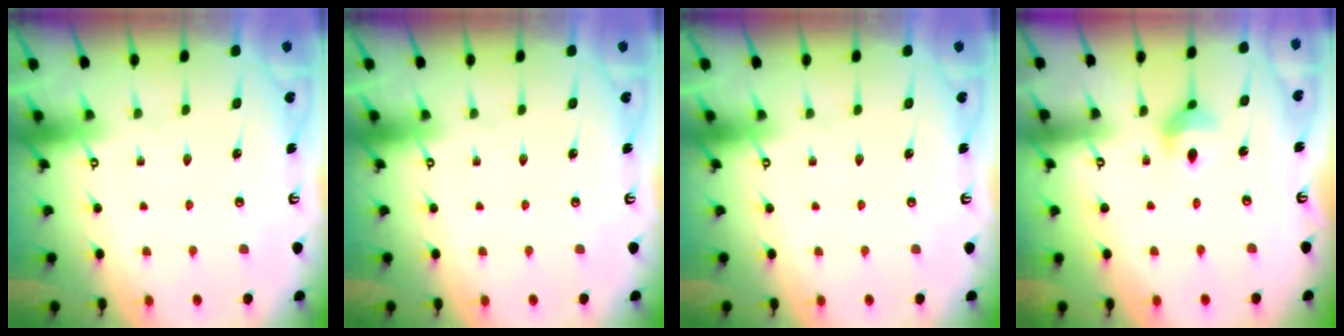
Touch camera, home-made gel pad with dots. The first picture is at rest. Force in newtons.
{"total": 0.0}
{"total": 0.0}
{"total": 5.2, "press": 5.1, "slide": 0.7}